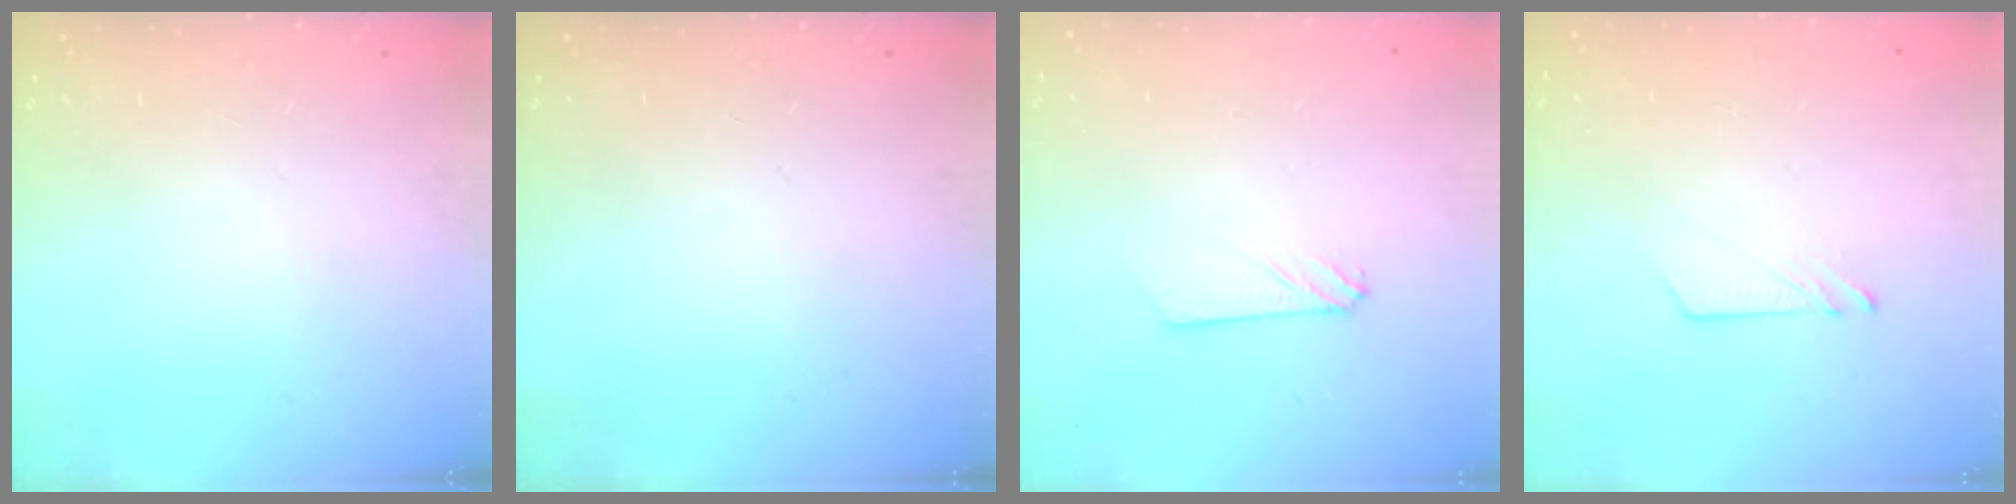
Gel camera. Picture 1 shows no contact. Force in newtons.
{"total": 0.0}
{"total": 2.7, "press": 2.7, "slide": 0.3}
{"total": 3.9, "press": 3.8, "slide": 0.5}